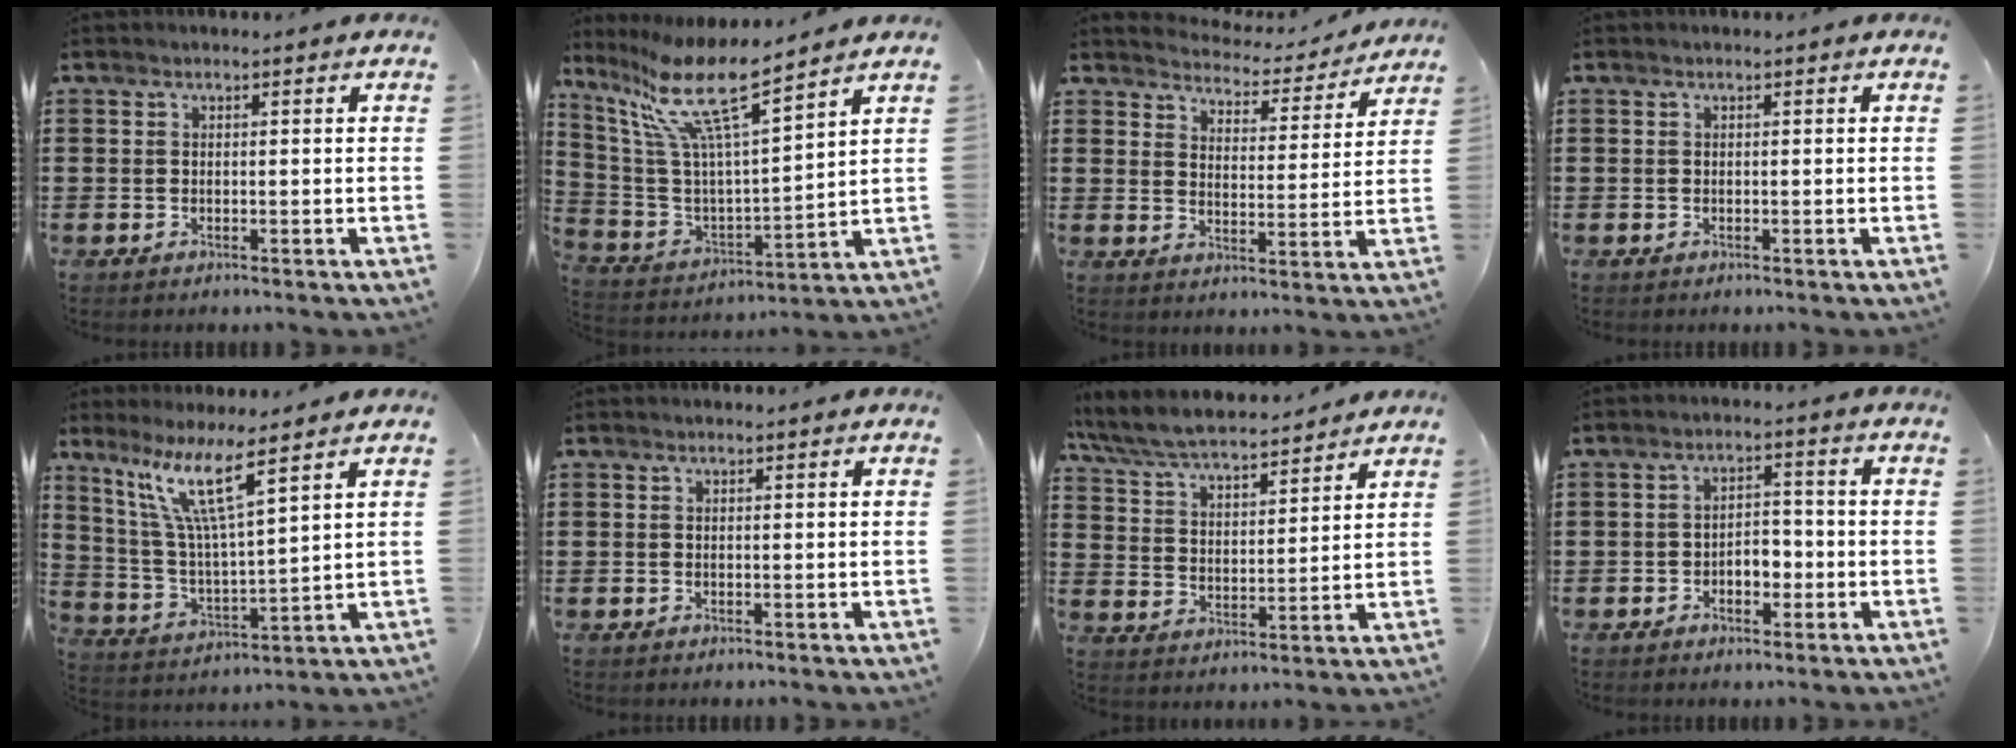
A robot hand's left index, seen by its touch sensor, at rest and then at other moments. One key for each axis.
{"total": 12.4, "fx": 8.6, "fy": 1.7, "fz": 8.7, "tx": -0.204, "ty": -0.054, "tz": 0.141}
{"total": 3.7, "fx": 3.7, "fy": 0.3, "fz": -0.2, "tx": -0.013, "ty": -0.032, "tz": 0.056}
{"total": 0.0}
{"total": 10.1, "fx": 6.7, "fy": 0.5, "fz": 7.4, "tx": -0.163, "ty": -0.031, "tz": 0.116}
{"total": 0.0}
{"total": 6.7, "fx": 6.3, "fy": 0.8, "fz": 2.1, "tx": -0.068, "ty": -0.032, "tz": 0.111}
{"total": 3.4, "fx": -1.4, "fy": 2.1, "fz": 2.3, "tx": -0.045, "ty": 0.007, "tz": -0.031}